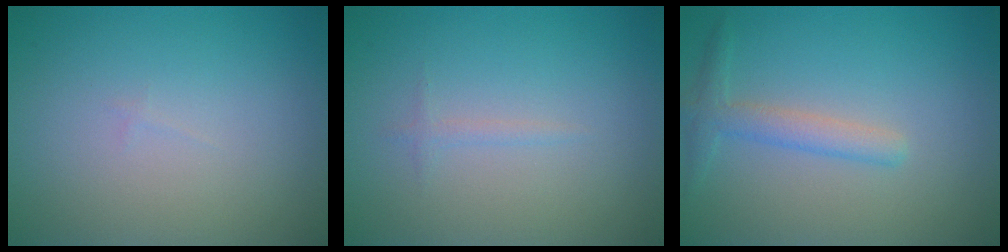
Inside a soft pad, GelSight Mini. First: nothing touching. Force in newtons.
{"total": 0.7, "press": 0.7, "slide": 0.0}
{"total": 2.3, "press": 2.3, "slide": 0.0}